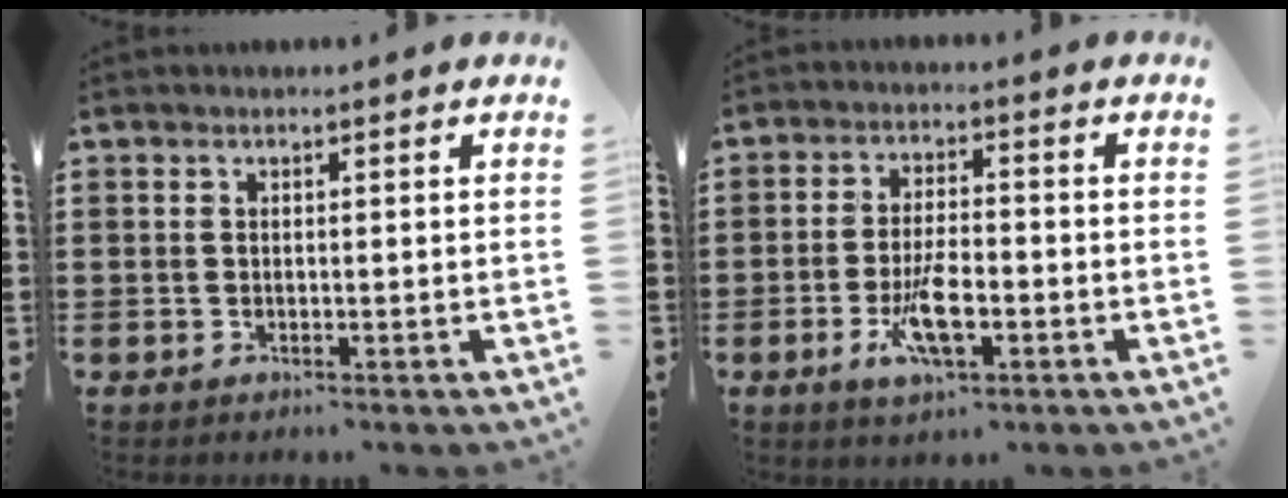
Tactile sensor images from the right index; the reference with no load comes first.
{"total": 7.3, "force": [-2.7, 2.4, 6.3], "torque": [-0.134, -0.012, -0.050]}